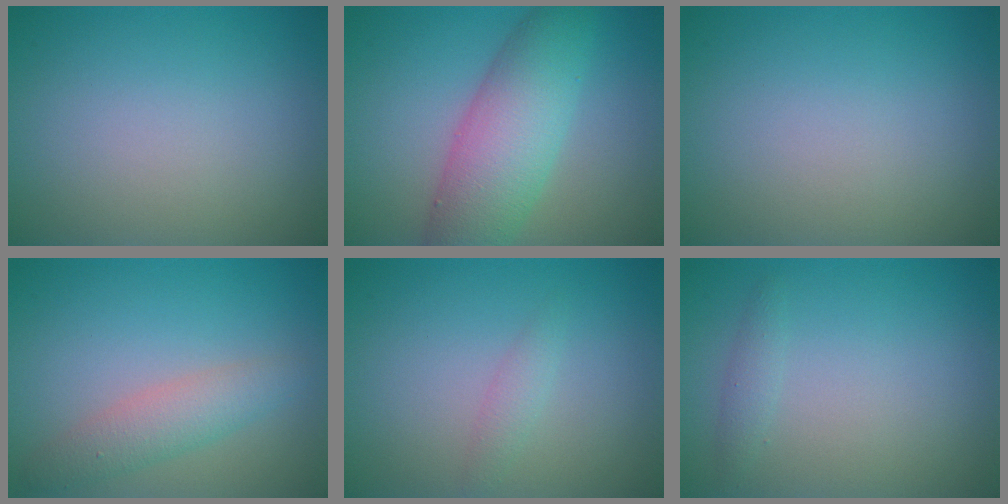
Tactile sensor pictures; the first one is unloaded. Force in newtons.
{"total": 7.3, "press": 7.3, "slide": 0.2}
{"total": 0.0}
{"total": 2.9, "press": 2.9, "slide": 0.1}
{"total": 1.2, "press": 1.2, "slide": 0.0}
{"total": 1.0, "press": 1.0, "slide": 0.0}